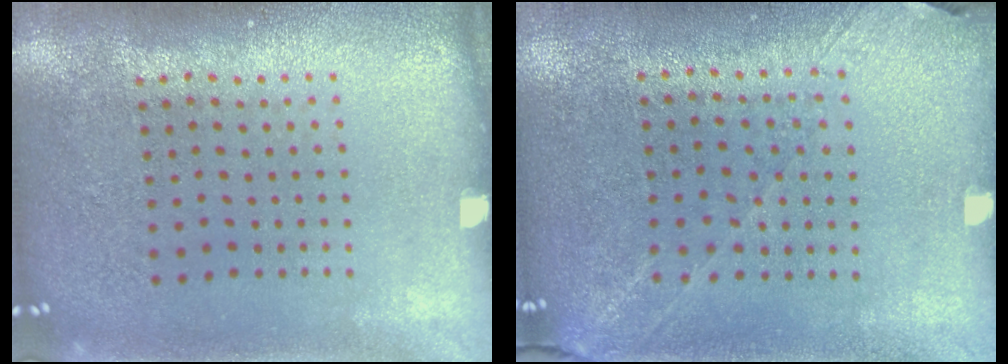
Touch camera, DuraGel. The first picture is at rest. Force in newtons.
{"total": 1.3, "press": 1.2, "slide": 0.5}